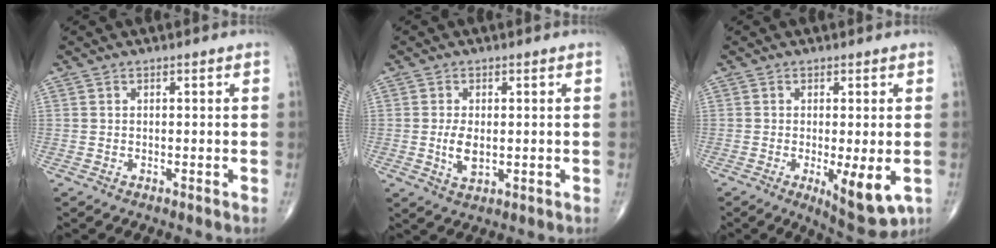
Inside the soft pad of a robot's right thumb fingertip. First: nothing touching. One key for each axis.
{"total": 4.4, "fx": -0.2, "fy": 2.3, "fz": 3.7, "tx": -0.071, "ty": -0.008, "tz": -0.001}
{"total": 8.7, "fx": -2.3, "fy": 2.4, "fz": 8.0, "tx": -0.113, "ty": -0.023, "tz": -0.030}